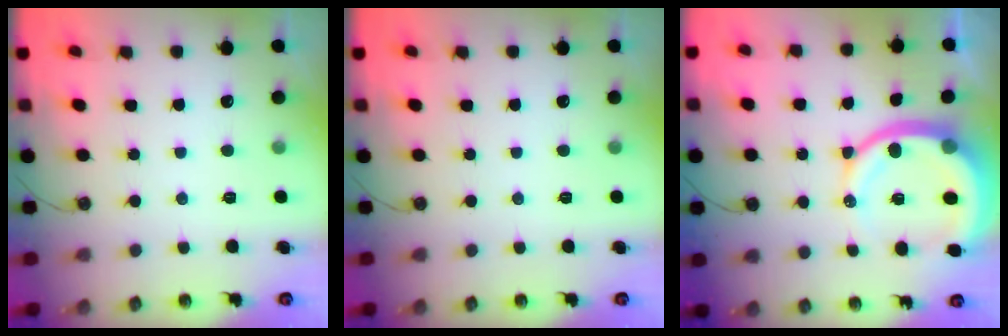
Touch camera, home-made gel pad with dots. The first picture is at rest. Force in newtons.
{"total": 0.0}
{"total": 14.4, "press": 14.3, "slide": 1.9}